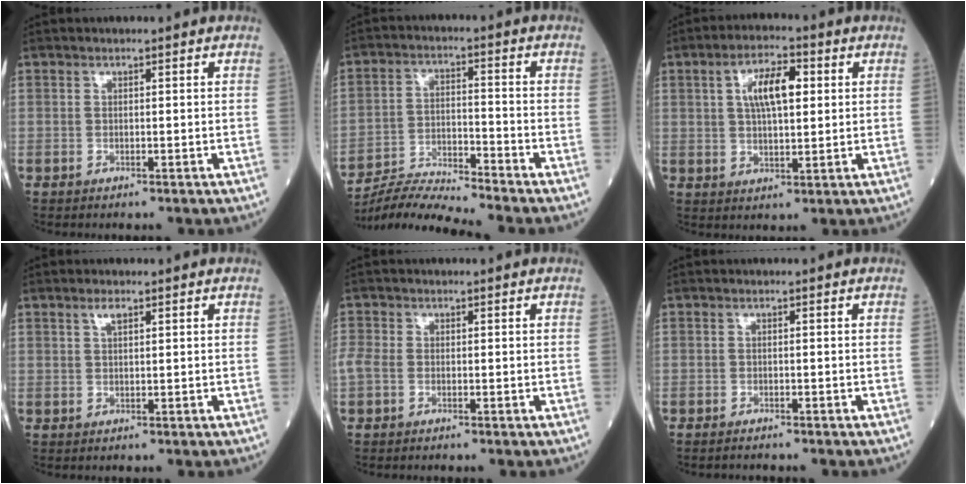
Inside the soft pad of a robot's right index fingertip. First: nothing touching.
{"total": 8.2, "force": [-7.9, -2.0, 0.8], "torque": [-0.022, -0.003, -0.150]}
{"total": 7.6, "force": [2.1, 2.6, 6.8], "torque": [-0.125, 0.013, 0.036]}
{"total": 1.4, "force": [0.9, 0.4, 0.9], "torque": [-0.019, 0.008, 0.020]}
{"total": 2.7, "force": [-0.7, 1.8, 1.9], "torque": [-0.059, 0.003, -0.014]}
{"total": 1.2, "force": [-1.2, 0.2, 0.1], "torque": [-0.005, -0.001, -0.019]}